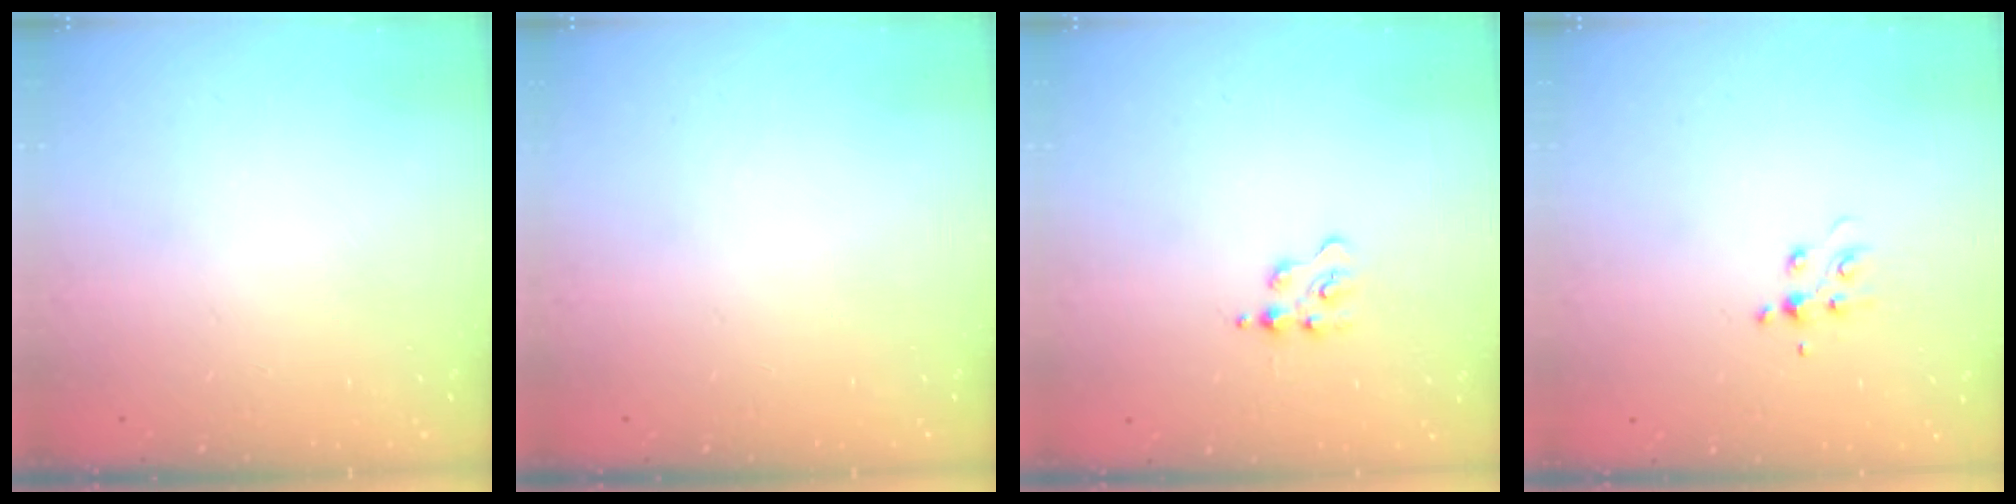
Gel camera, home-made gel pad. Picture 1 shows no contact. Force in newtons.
{"total": 0.0}
{"total": 2.8, "press": 2.7, "slide": 0.5}
{"total": 4.6, "press": 4.4, "slide": 1.3}